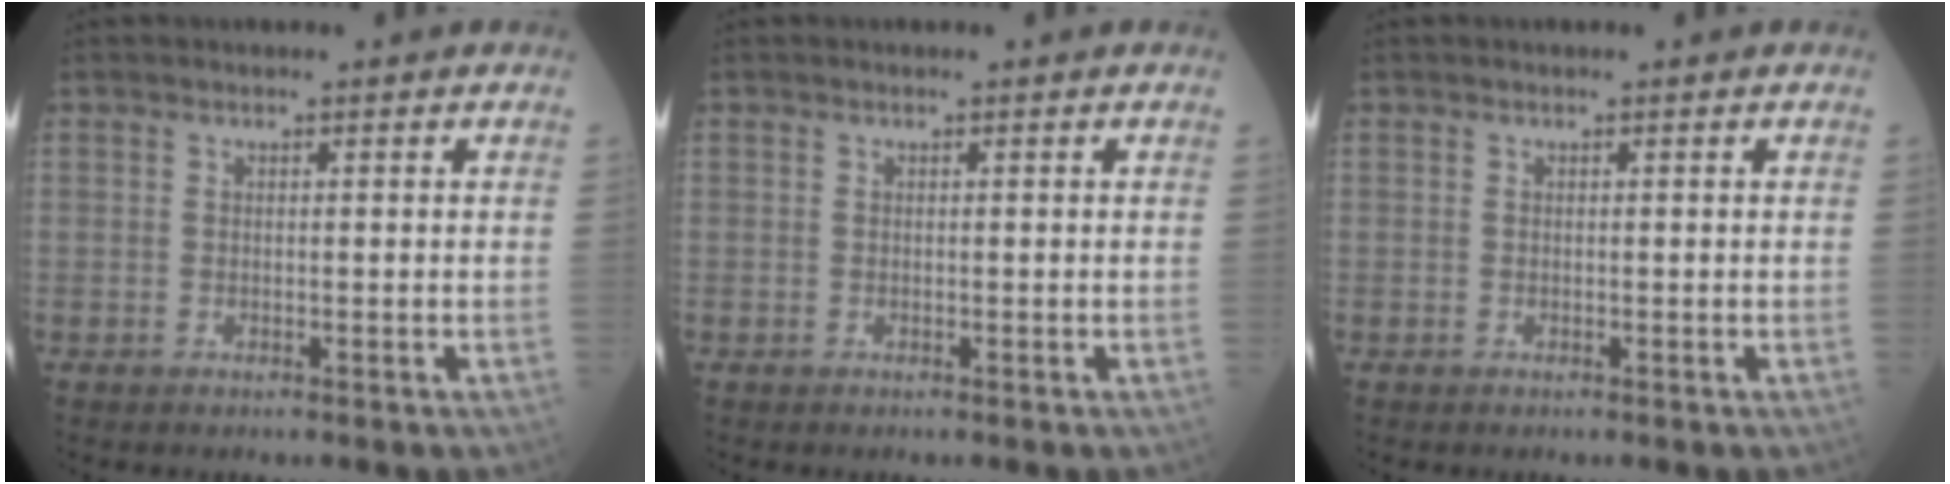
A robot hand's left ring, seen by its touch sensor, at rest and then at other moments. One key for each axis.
{"total": 0.0}
{"total": 0.0}